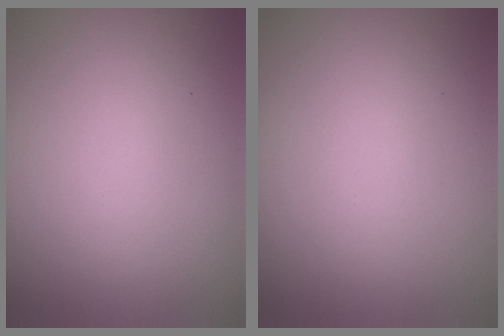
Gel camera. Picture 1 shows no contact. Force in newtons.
{"total": 0.0}